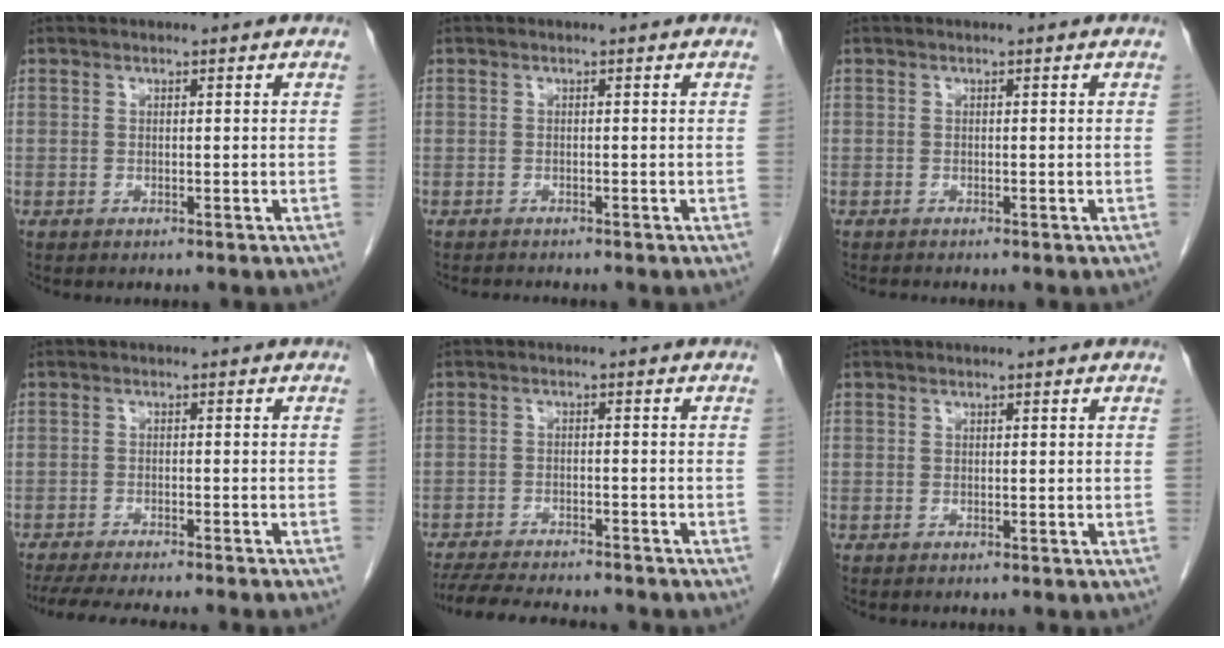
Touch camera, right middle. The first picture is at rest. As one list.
[{"total": 1.2, "force": [-1.2, 0.0, 0.1], "torque": [-0.008, -0.005, -0.017]}, {"total": 0.5, "force": [-0.5, -0.2, 0.0], "torque": [-0.005, -0.003, -0.010]}, {"total": 12.9, "force": [-11.3, 0.6, 6.2], "torque": [-0.082, -0.020, -0.160]}, {"total": 13.3, "force": [-11.8, 2.1, 5.6], "torque": [-0.095, -0.016, -0.167]}, {"total": 0.0}]